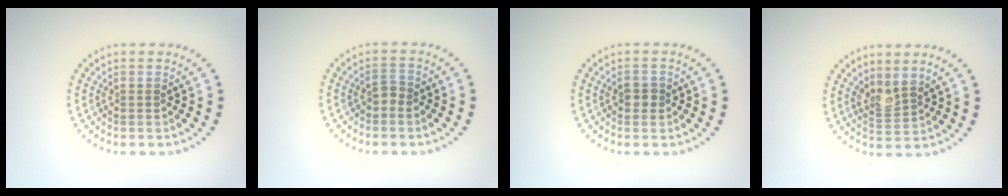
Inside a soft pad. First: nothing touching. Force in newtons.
{"total": 0.9, "press": 0.8, "slide": 0.5}
{"total": 1.3, "press": 1.3, "slide": 0.2}
{"total": 2.0, "press": 1.6, "slide": 1.2}